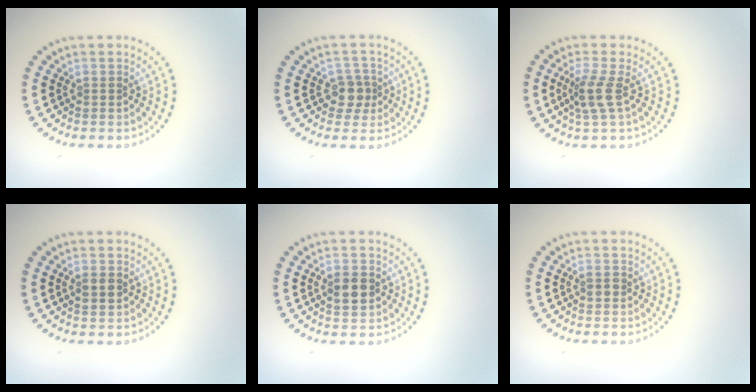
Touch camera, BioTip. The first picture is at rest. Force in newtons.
{"total": 2.2, "press": 1.8, "slide": 1.1}
{"total": 2.5, "press": 1.9, "slide": 1.6}
{"total": 1.3, "press": 1.3, "slide": 0.1}
{"total": 3.0, "press": 3.0, "slide": 0.1}
{"total": 1.2, "press": 1.2, "slide": 0.1}